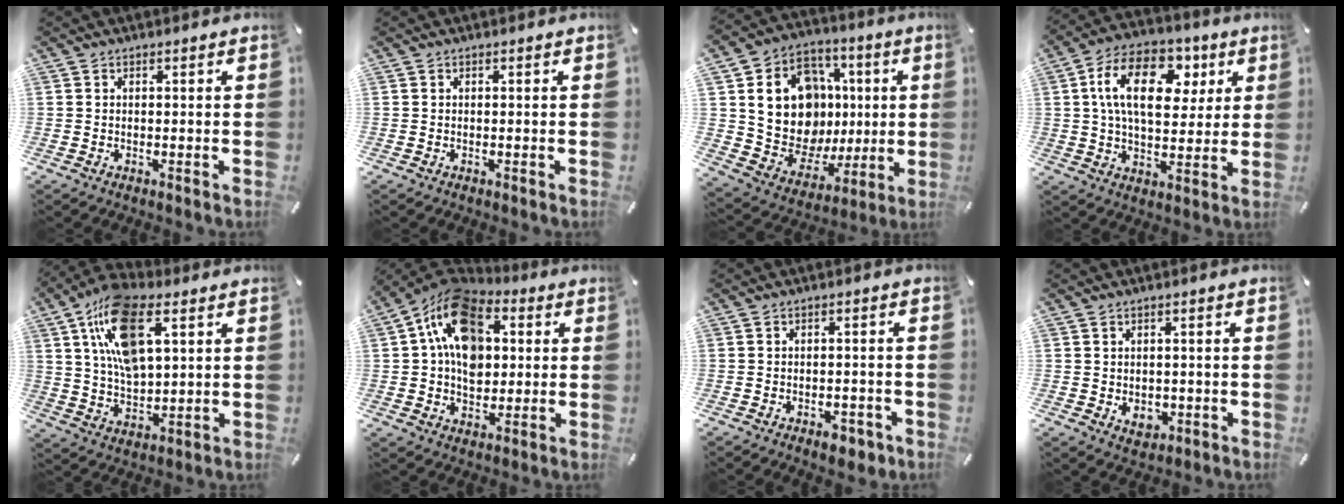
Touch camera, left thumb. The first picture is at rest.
{"total": 0.0}
{"total": 18.5, "force": [3.9, 15.3, 9.6], "torque": [-0.172, -0.020, 0.090]}
{"total": 17.7, "force": [5.5, 11.2, 12.6], "torque": [-0.220, -0.002, 0.093]}
{"total": 16.1, "force": [7.2, 8.1, 11.8], "torque": [-0.244, -0.012, 0.125]}
{"total": 16.0, "force": [3.2, 12.1, 10.0], "torque": [-0.178, -0.008, 0.055]}
{"total": 4.1, "force": [-2.6, 2.2, 2.4], "torque": [-0.032, 0.017, -0.044]}
{"total": 3.5, "force": [-0.5, 3.1, 1.6], "torque": [-0.010, -0.002, -0.009]}